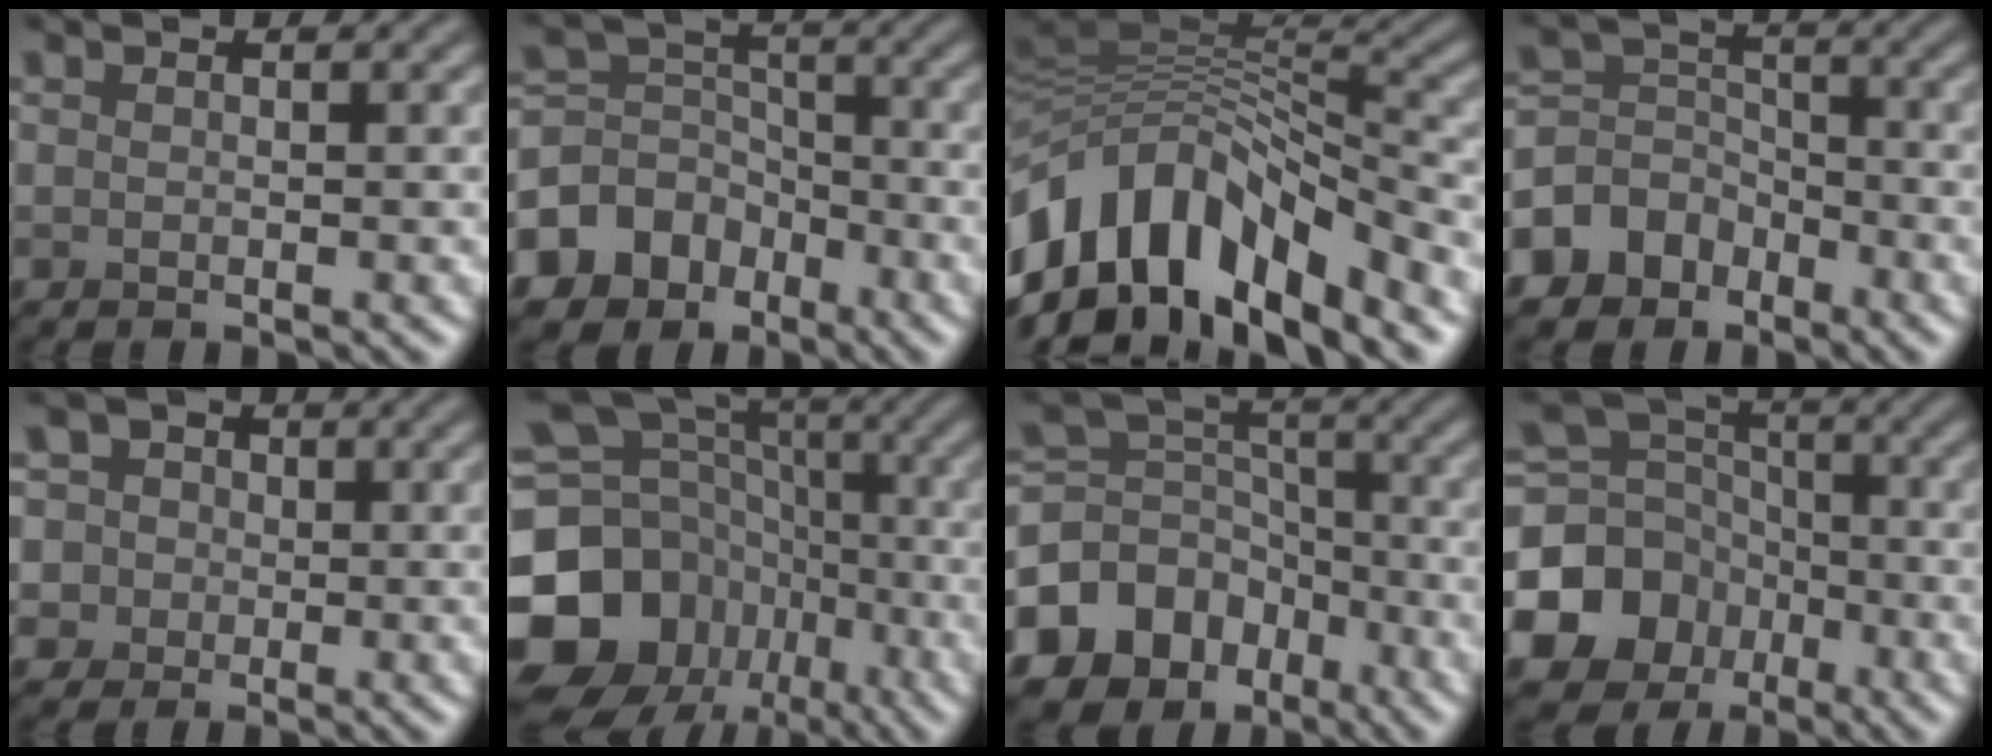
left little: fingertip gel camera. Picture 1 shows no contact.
{"total": 10.0, "force": [-5.8, 7.9, 2.1], "torque": [-0.053, -0.006, -0.116]}
{"total": 12.7, "force": [-5.3, 7.3, 9.0], "torque": [-0.178, 0.025, -0.112]}
{"total": 7.3, "force": [-4.6, 5.6, 1.1], "torque": [-0.018, 0.003, -0.102]}
{"total": 7.9, "force": [2.6, 6.9, 3.0], "torque": [-0.050, 0.041, 0.005]}
{"total": 19.6, "force": [-5.9, 16.6, 8.6], "torque": [-0.186, -0.013, -0.109]}
{"total": 13.5, "force": [-7.8, 10.2, 4.1], "torque": [-0.107, -0.024, -0.128]}
{"total": 12.9, "force": [-5.3, 11.2, 3.8], "torque": [-0.116, -0.031, -0.112]}